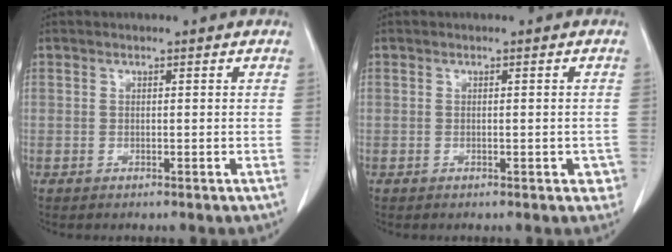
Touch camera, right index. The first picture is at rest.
{"total": 2.6, "force": [-1.0, 1.5, 1.9], "torque": [-0.009, 0.007, -0.008]}